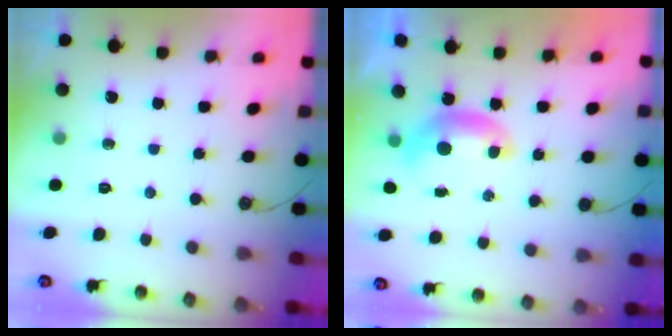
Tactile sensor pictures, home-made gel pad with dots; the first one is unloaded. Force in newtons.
{"total": 0.0}